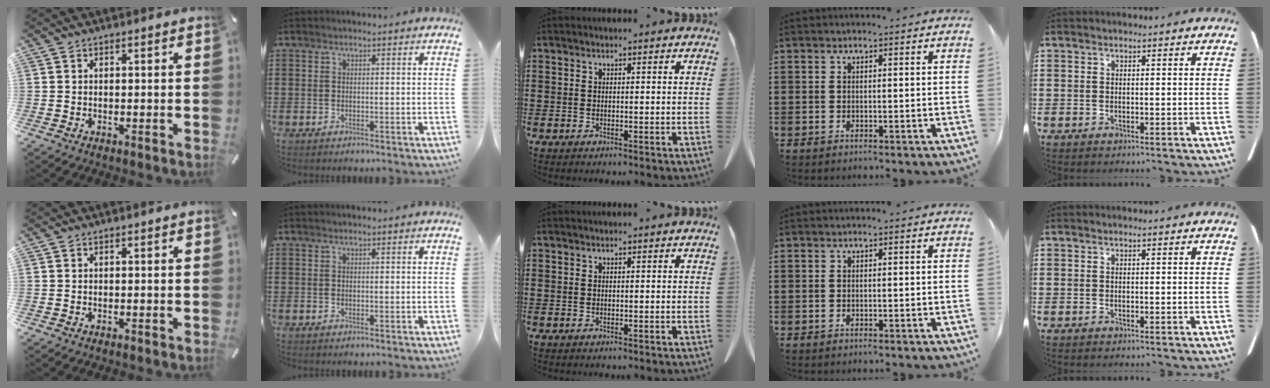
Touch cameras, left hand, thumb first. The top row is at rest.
{}